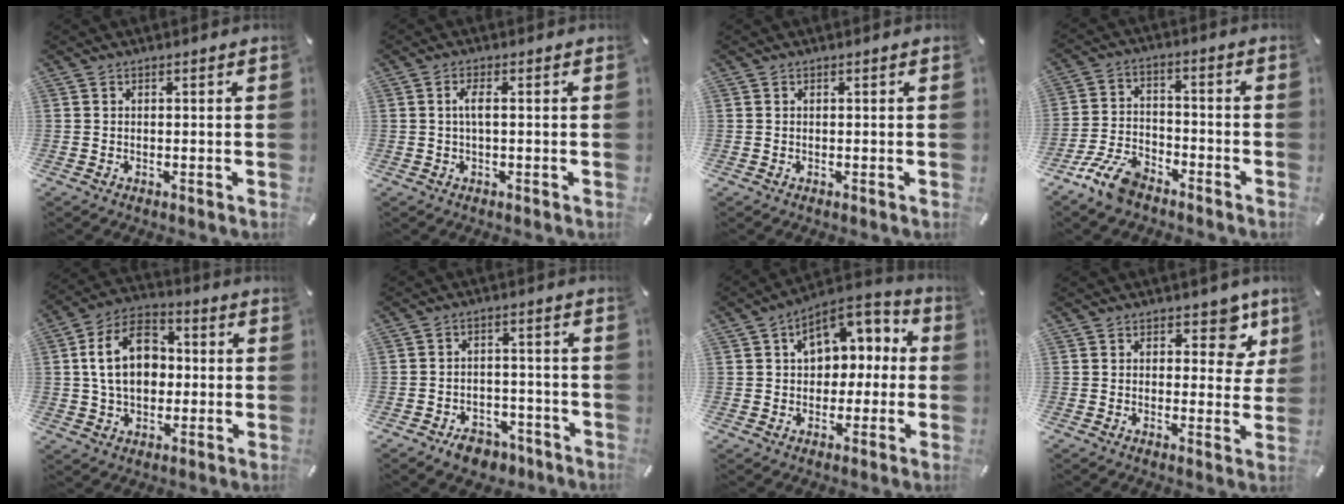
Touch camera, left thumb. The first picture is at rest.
{"total": 2.9, "force": [0.1, 0.6, 2.8], "torque": [-0.053, 0.001, -0.001]}
{"total": 0.0}
{"total": 10.1, "force": [-7.5, 4.5, 5.0], "torque": [-0.109, 0.036, -0.144]}
{"total": 14.6, "force": [1.2, 10.6, 9.9], "torque": [-0.199, 0.014, 0.018]}
{"total": 6.8, "force": [-4.7, 4.2, 2.6], "torque": [-0.035, 0.036, -0.080]}
{"total": 10.2, "force": [3.5, 8.1, 5.1], "torque": [-0.062, -0.021, 0.059]}
{"total": 6.8, "force": [3.3, 4.3, 4.2], "torque": [-0.028, -0.012, 0.049]}